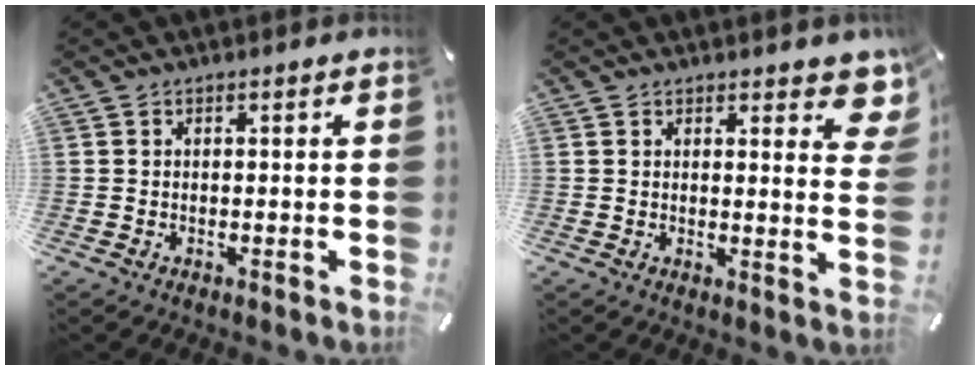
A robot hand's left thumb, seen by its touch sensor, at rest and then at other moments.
{"total": 5.5, "force": [3.9, 2.1, 3.1], "torque": [-0.023, -0.031, 0.063]}